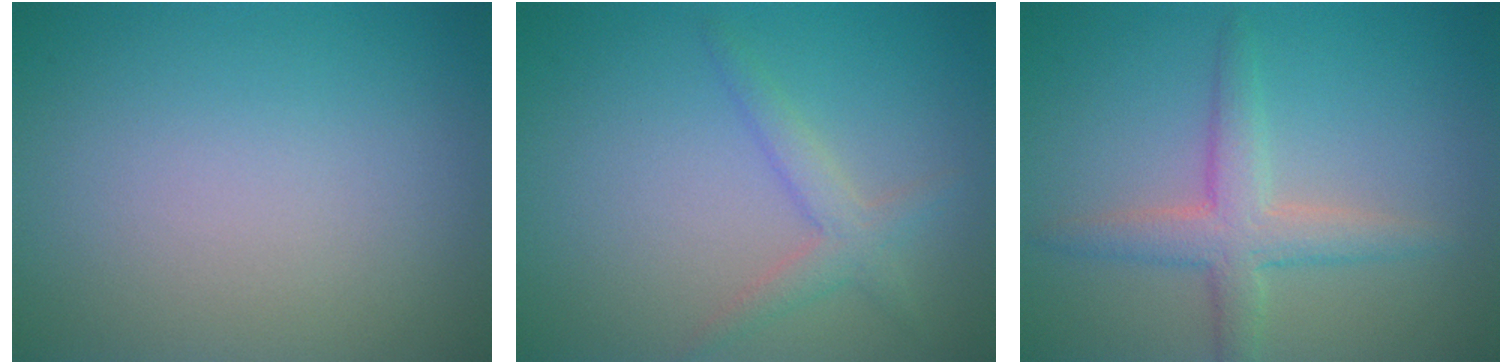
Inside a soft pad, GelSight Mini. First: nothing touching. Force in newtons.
{"total": 2.2, "press": 2.2, "slide": 0.1}
{"total": 3.5, "press": 3.5, "slide": 0.0}